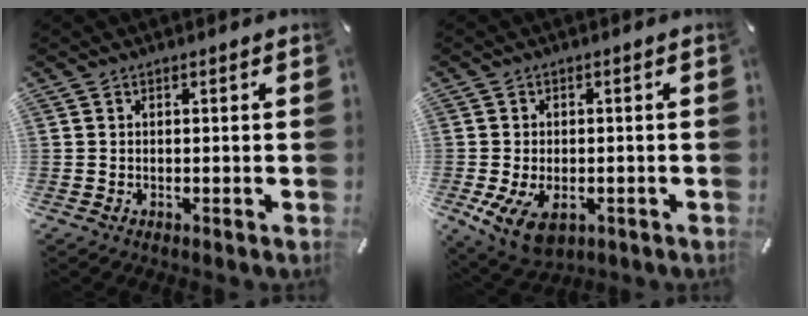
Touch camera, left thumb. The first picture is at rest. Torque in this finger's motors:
{"motor_torque": [0.87, 1.94, 0.93, 0.36, 0.21]}